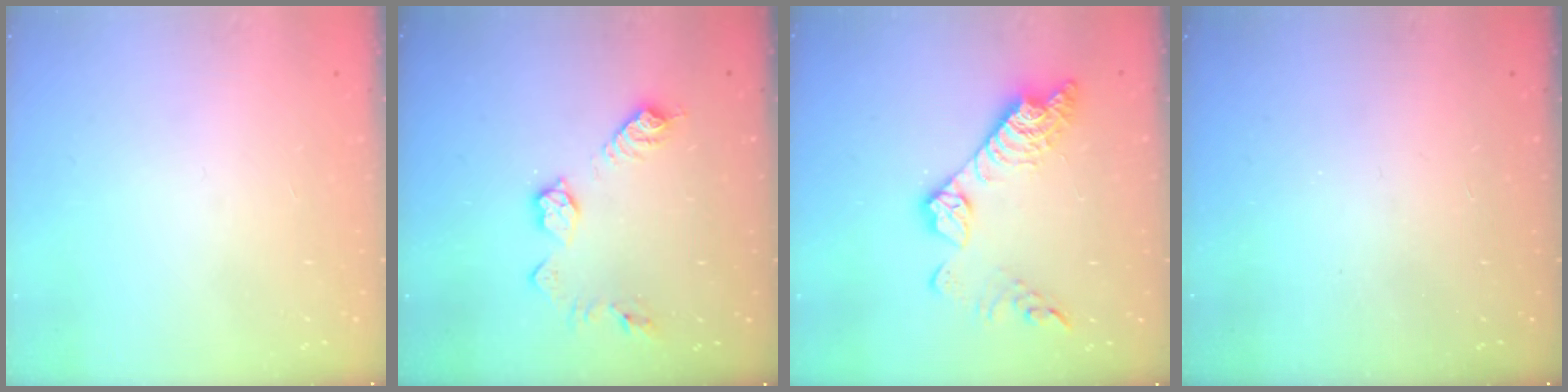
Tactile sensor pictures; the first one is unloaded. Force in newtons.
{"total": 10.4, "press": 10.4, "slide": 0.5}
{"total": 15.3, "press": 15.3, "slide": 0.8}
{"total": 0.0}